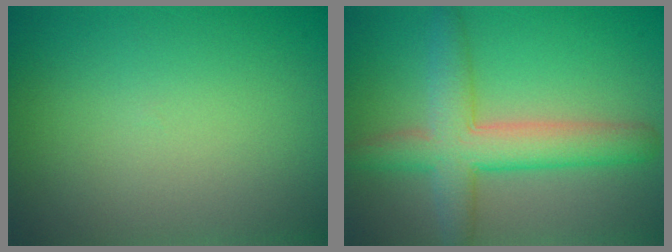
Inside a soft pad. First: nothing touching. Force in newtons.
{"total": 5.9, "press": 5.9, "slide": 0.4}